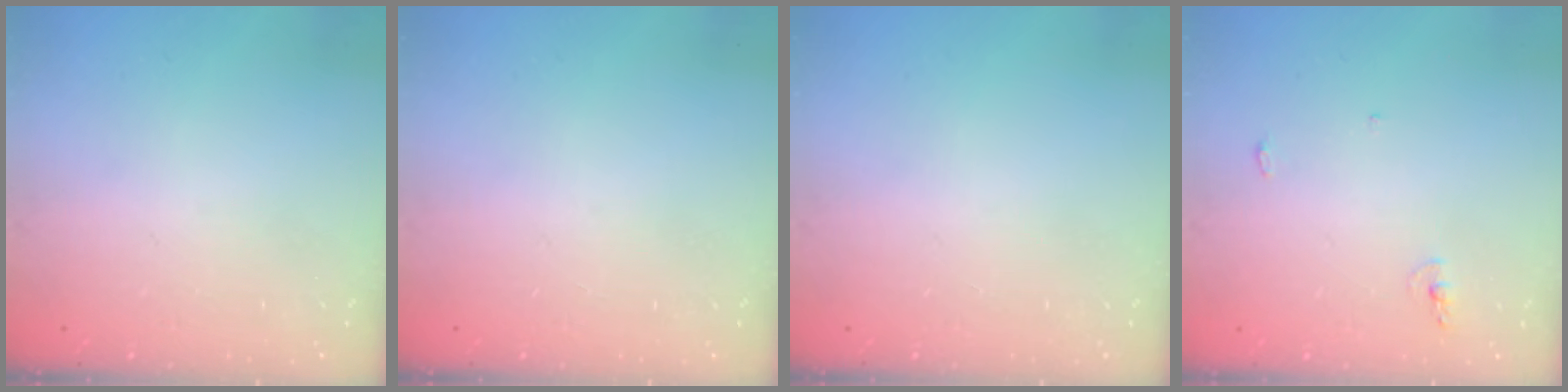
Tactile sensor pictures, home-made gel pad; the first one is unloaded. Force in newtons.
{"total": 0.0}
{"total": 0.0}
{"total": 4.3, "press": 4.2, "slide": 1.1}